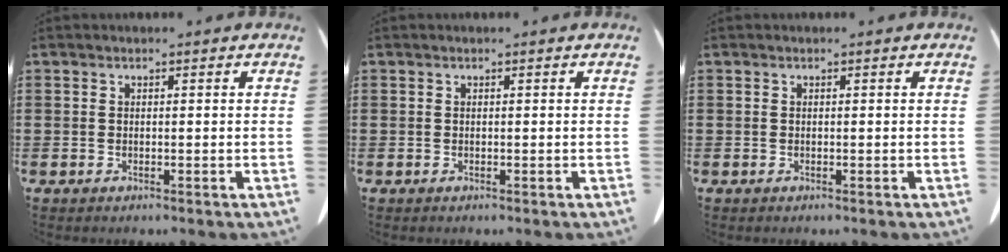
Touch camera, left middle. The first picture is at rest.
{"total": 0.0}
{"total": 0.0}